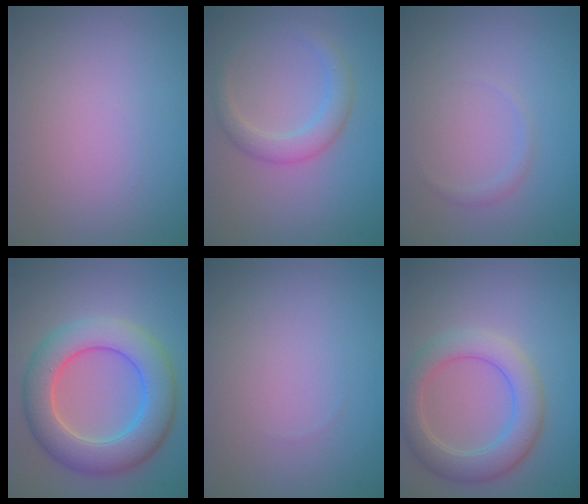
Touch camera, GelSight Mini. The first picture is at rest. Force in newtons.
{"total": 2.8, "press": 2.8, "slide": 0.2}
{"total": 0.7, "press": 0.7, "slide": 0.1}
{"total": 8.0, "press": 8.0, "slide": 0.1}
{"total": 0.0}
{"total": 5.1, "press": 5.1, "slide": 0.1}